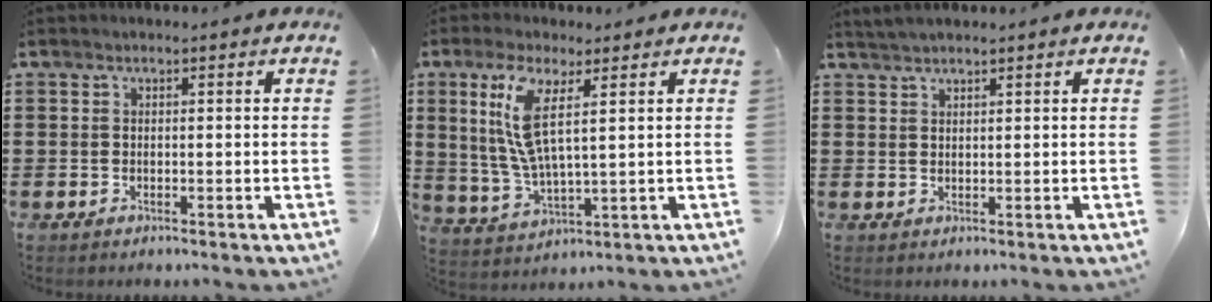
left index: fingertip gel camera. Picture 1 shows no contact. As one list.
[{"total": 8.9, "force": [4.0, 2.6, 7.5], "torque": [-0.179, -0.004, 0.063]}, {"total": 1.7, "force": [1.7, -0.1, 0.4], "torque": [-0.010, 0.001, 0.033]}]